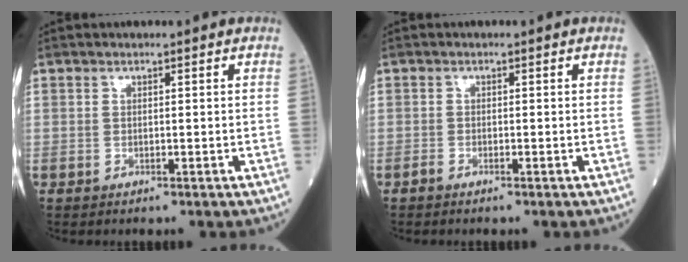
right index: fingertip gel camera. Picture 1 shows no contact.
{"total": 0.9, "force": [-0.7, 0.0, 0.6], "torque": [-0.016, -0.002, -0.010]}